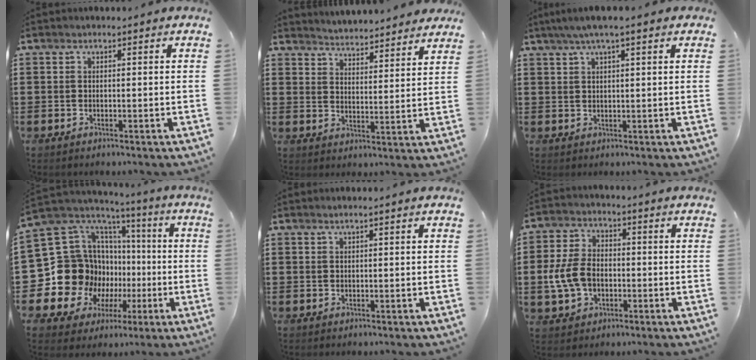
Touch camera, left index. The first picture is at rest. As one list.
[{"total": 4.1, "force": [4.1, -0.2, -0.3], "torque": [-0.014, -0.028, 0.071]}, {"total": 3.9, "force": [2.1, 0.4, 3.2], "torque": [-0.063, 0.005, 0.038]}, {"total": 18.5, "force": [-2.7, 17.2, 6.3], "torque": [-0.176, -0.052, 0.011]}, {"total": 0.8, "force": [0.5, -0.1, 0.7], "torque": [-0.011, -0.001, 0.008]}, {"total": 7.3, "force": [-1.1, 5.1, 5.2], "torque": [-0.138, 0.000, -0.029]}]